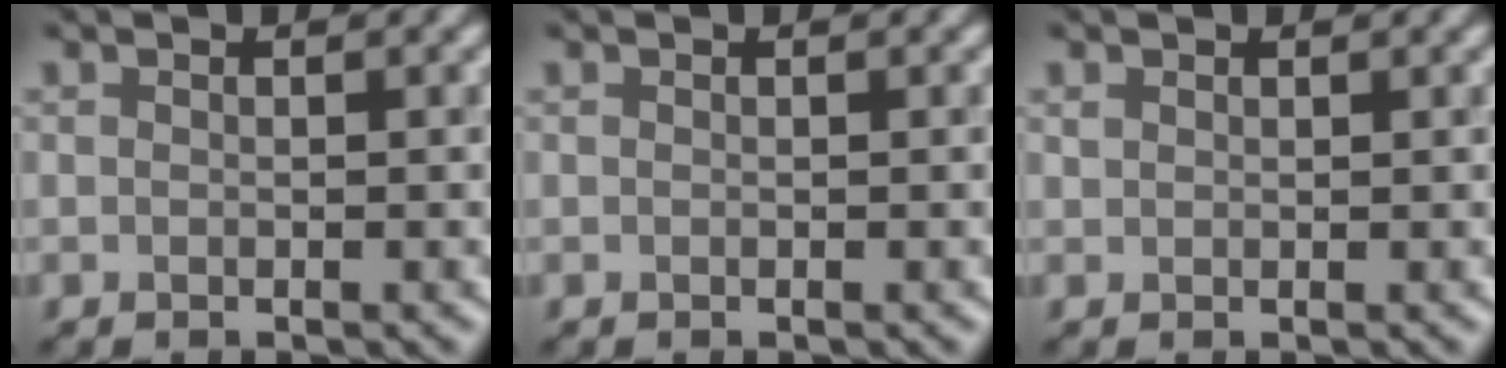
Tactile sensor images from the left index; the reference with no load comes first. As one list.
[{"total": 0.0}, {"total": 0.8, "force": [0.6, 0.5, 0.0], "torque": [0.002, 0.003, 0.006]}]